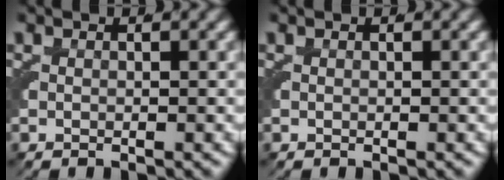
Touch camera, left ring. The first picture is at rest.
{"total": 0.0}